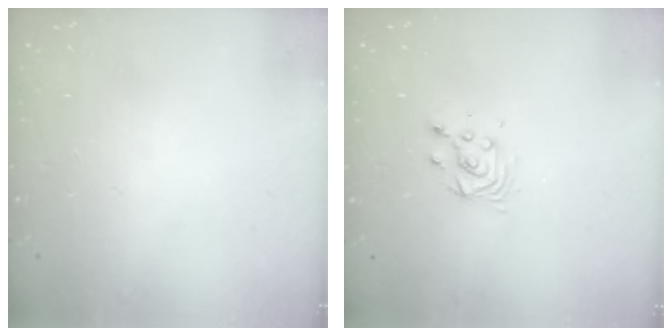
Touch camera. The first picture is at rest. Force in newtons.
{"total": 4.0, "press": 4.0, "slide": 0.3}